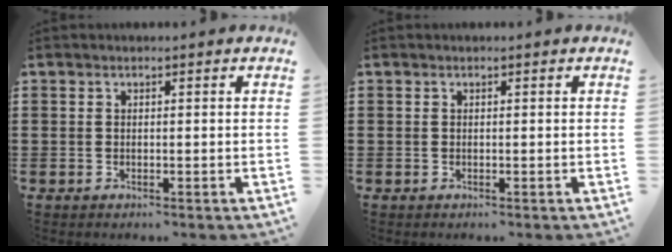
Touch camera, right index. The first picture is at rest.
{"total": 0.0}